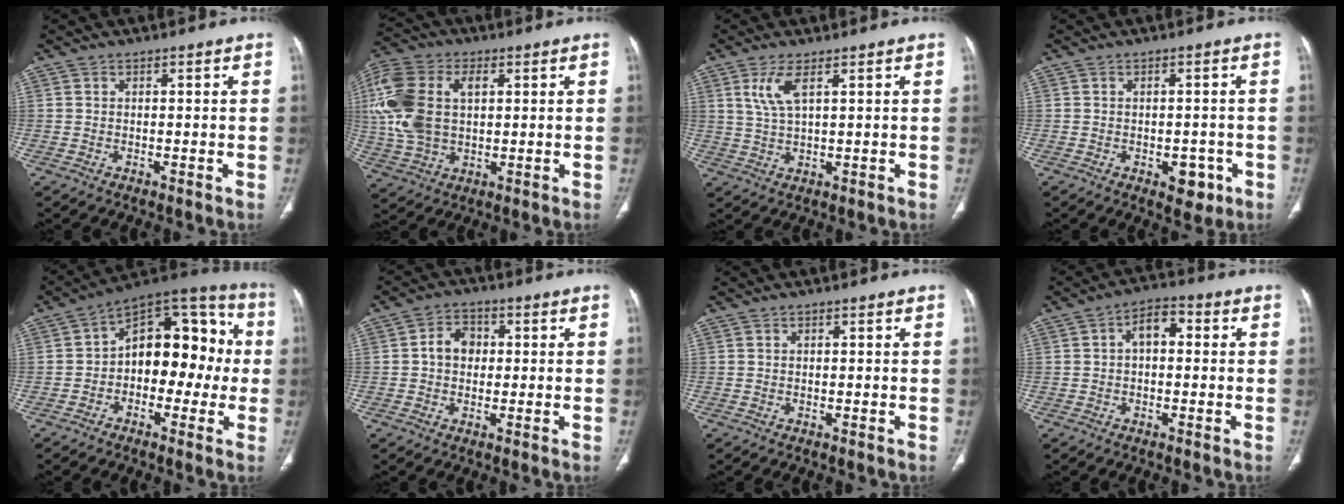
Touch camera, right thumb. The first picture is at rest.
{"total": 17.3, "force": [2.9, 11.1, 13.0], "torque": [-0.297, 0.009, 0.056]}
{"total": 4.9, "force": [2.2, 1.3, 4.2], "torque": [-0.100, -0.008, 0.055]}
{"total": 4.5, "force": [-1.9, 2.7, 3.1], "torque": [-0.018, 0.007, -0.017]}
{"total": 16.6, "force": [-0.6, 10.5, 12.9], "torque": [-0.119, 0.056, -0.026]}
{"total": 5.3, "force": [0.3, 4.2, 3.1], "torque": [-0.035, 0.015, -0.002]}
{"total": 0.0}
{"total": 5.3, "force": [0.4, 3.2, 4.2], "torque": [-0.050, 0.019, -0.005]}